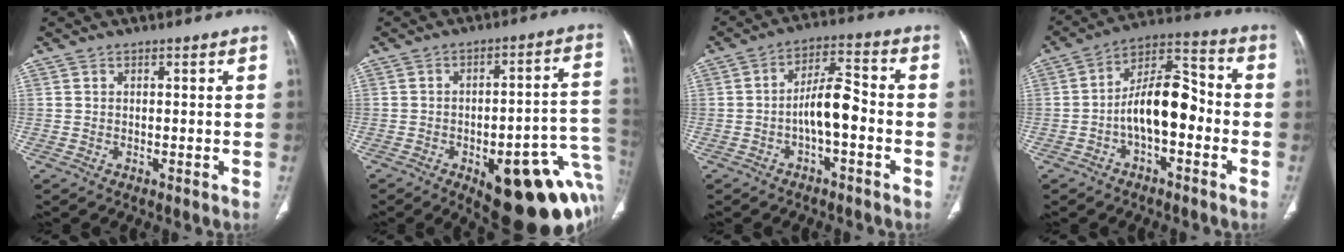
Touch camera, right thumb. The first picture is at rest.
{"total": 24.9, "force": [-8.4, 8.9, 21.7], "torque": [-0.197, 0.037, -0.090]}
{"total": 8.0, "force": [-2.2, 2.9, 7.1], "torque": [-0.119, 0.037, -0.042]}
{"total": 12.4, "force": [-2.8, 6.2, 10.4], "torque": [-0.158, 0.048, -0.055]}